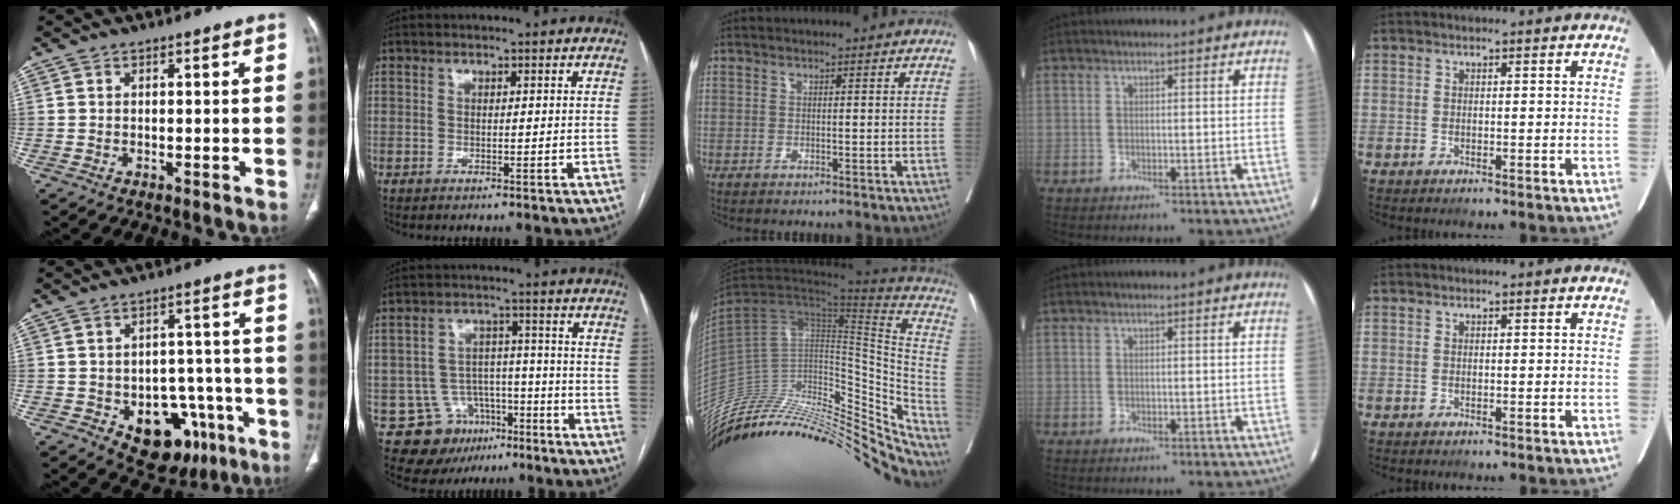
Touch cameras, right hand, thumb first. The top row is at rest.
{"thumb": {"total": 14.8, "force": [-6.4, 9.8, 9.0], "torque": [-0.075, 0.041, -0.074]}, "index": {"total": 10.6, "force": [-5.9, 8.4, 2.6], "torque": [-0.037, 0.037, -0.080]}, "middle": {"total": 38.7, "force": [-31.2, 14.7, 17.4], "torque": [-0.236, -0.002, -0.436]}}